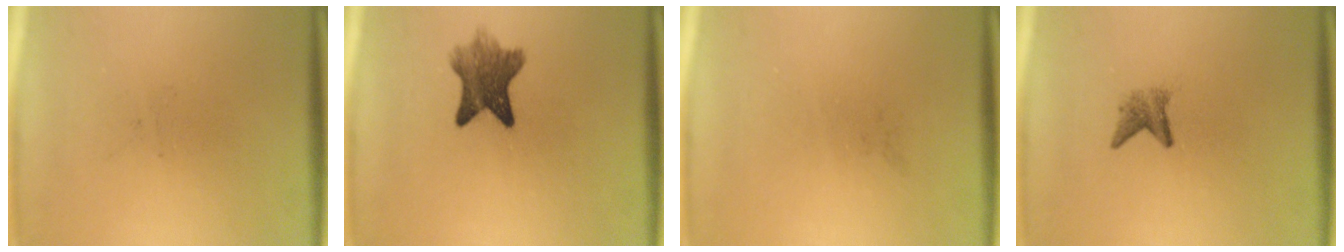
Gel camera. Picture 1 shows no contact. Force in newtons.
{"total": 7.0}
{"total": 0.0}
{"total": 2.0}